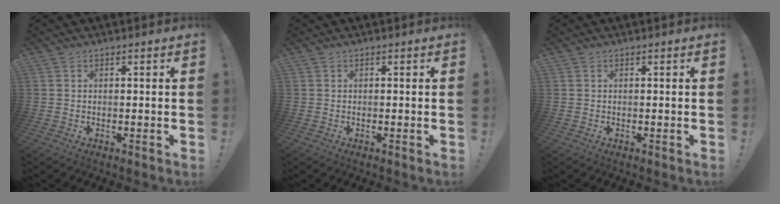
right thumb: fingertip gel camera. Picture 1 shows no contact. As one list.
[{"total": 0.0}, {"total": 0.0}]